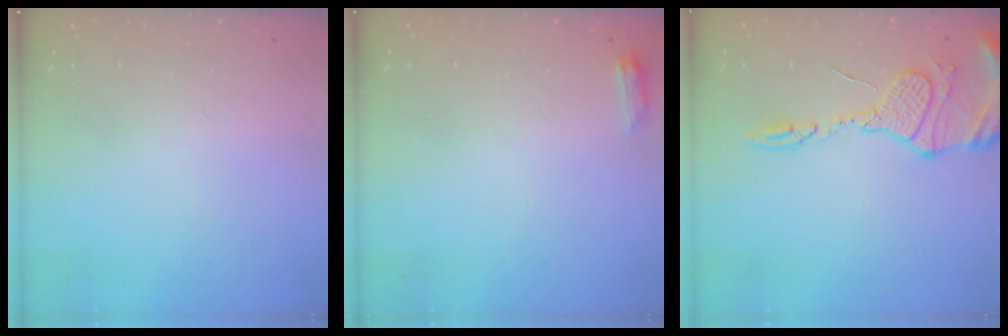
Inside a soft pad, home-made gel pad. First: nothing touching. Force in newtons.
{"total": 3.3, "press": 3.2, "slide": 0.5}
{"total": 13.9, "press": 13.8, "slide": 1.3}